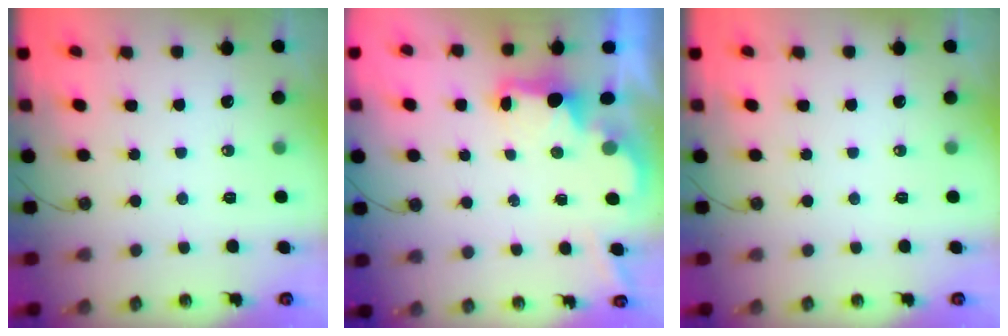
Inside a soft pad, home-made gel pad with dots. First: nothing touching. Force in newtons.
{"total": 2.1, "press": 1.9, "slide": 0.8}
{"total": 0.0}